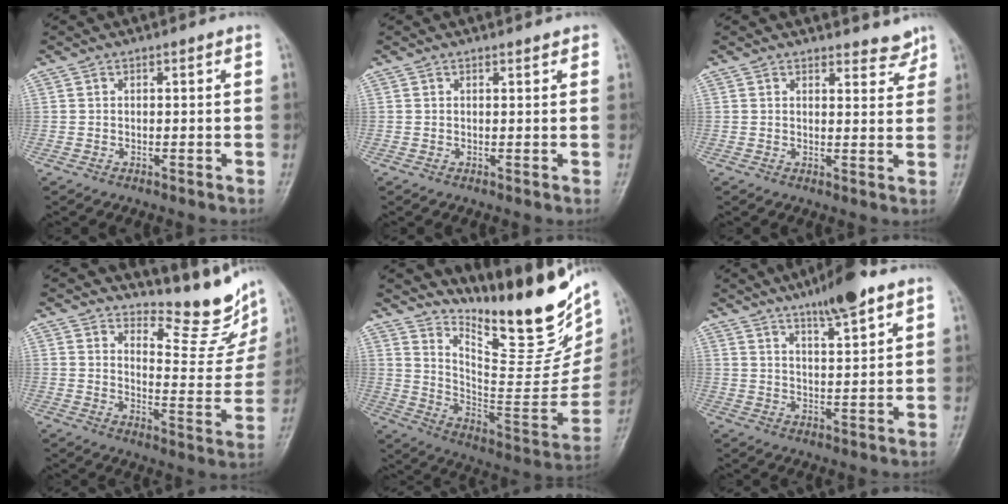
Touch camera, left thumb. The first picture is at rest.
{"total": 0.8, "force": [0.7, 0.3, 0.3], "torque": [-0.005, -0.004, 0.007]}
{"total": 4.1, "force": [3.8, 1.4, 0.7], "torque": [0.009, -0.032, 0.040]}
{"total": 12.3, "force": [11.0, 3.1, 4.5], "torque": [-0.032, -0.108, 0.147]}
{"total": 27.5, "force": [19.7, 8.3, 17.4], "torque": [-0.224, -0.125, 0.298]}
{"total": 8.8, "force": [6.0, 1.5, 6.2], "torque": [-0.092, -0.029, 0.098]}